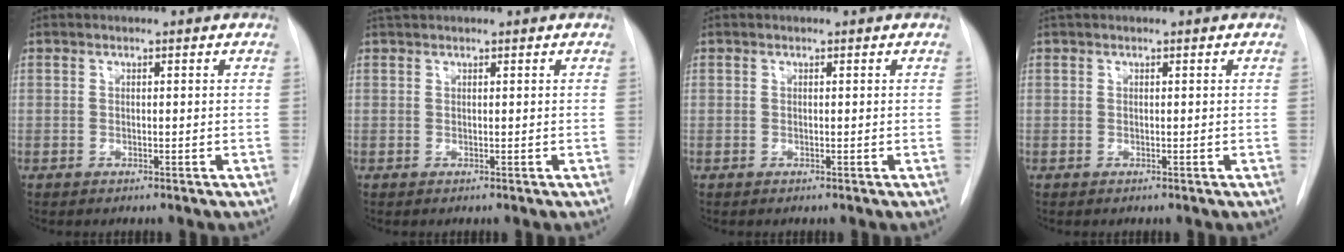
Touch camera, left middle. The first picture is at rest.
{"total": 1.4, "force": [1.3, 0.2, 0.4], "torque": [-0.013, 0.018, 0.027]}
{"total": 0.0}
{"total": 0.8, "force": [0.7, 0.3, 0.3], "torque": [-0.014, 0.020, 0.015]}